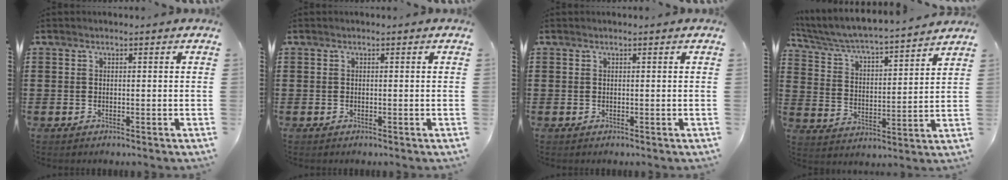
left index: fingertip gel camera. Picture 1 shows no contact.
{"total": 0.0}
{"total": 0.0}
{"total": 4.4, "force": [4.2, -0.1, 1.5], "torque": [-0.053, -0.039, 0.061]}